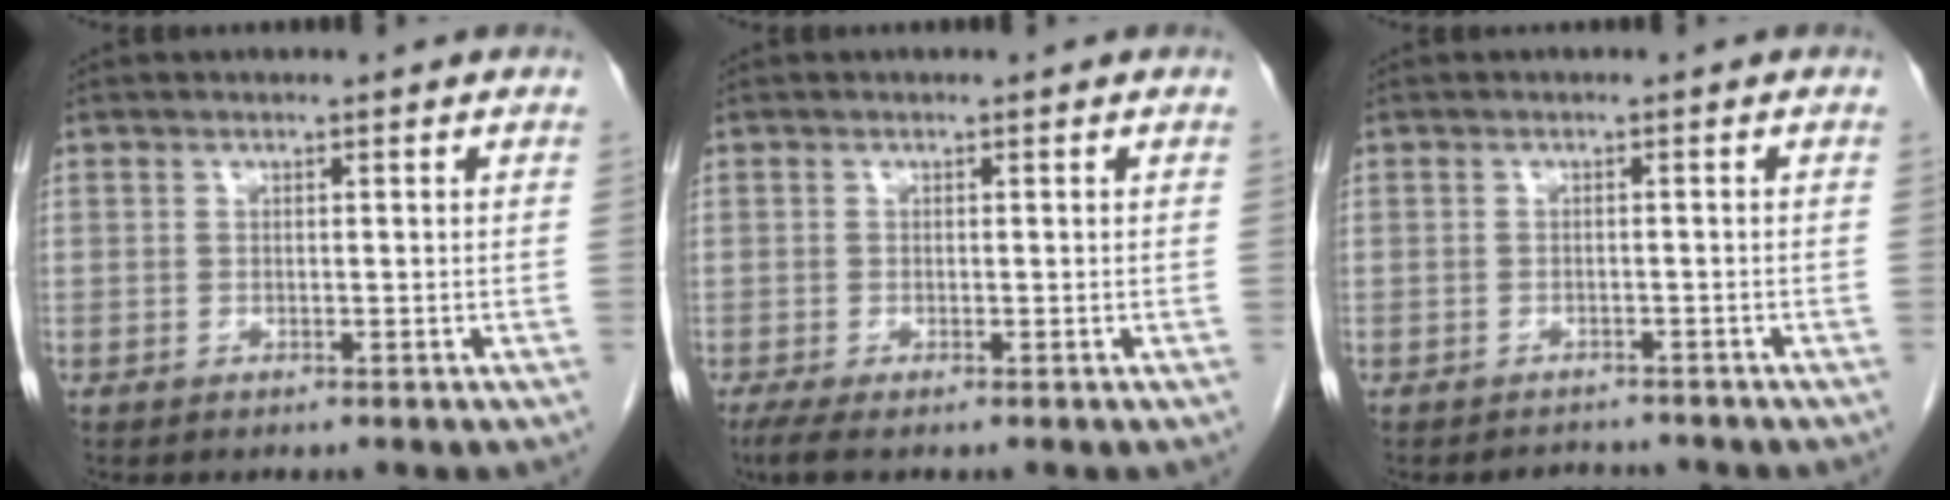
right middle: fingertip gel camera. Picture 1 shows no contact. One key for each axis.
{"total": 2.1, "fx": -1.5, "fy": 0.3, "fz": 1.5, "tx": -0.034, "ty": -0.010, "tz": -0.029}
{"total": 2.6, "fx": -2.5, "fy": 0.6, "fz": -0.2, "tx": 0.003, "ty": -0.005, "tz": -0.036}